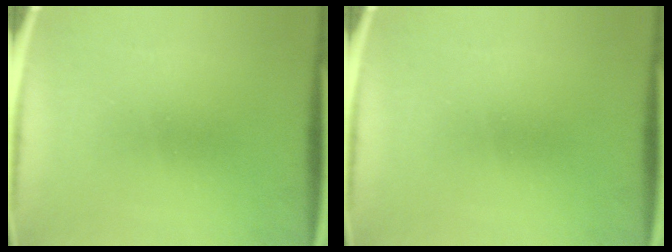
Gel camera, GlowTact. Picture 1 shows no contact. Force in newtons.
{"total": 0.0}